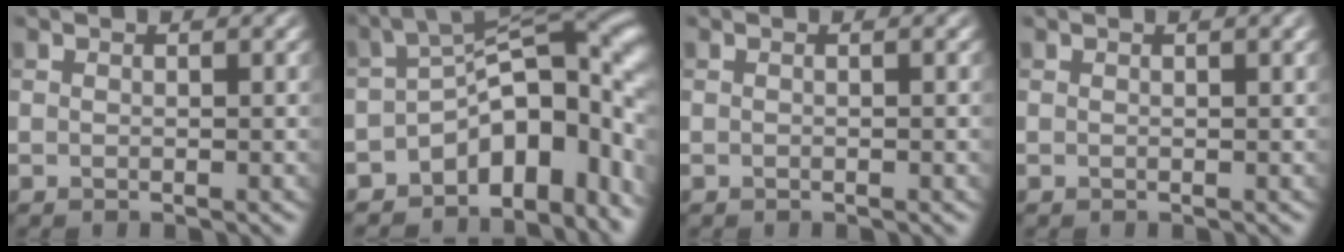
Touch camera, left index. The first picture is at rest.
{"total": 11.2, "force": [-4.7, 6.4, 7.9], "torque": [-0.089, 0.003, -0.078]}
{"total": 0.7, "force": [-0.1, 0.1, 0.6], "torque": [-0.008, -0.001, -0.003]}
{"total": 0.7, "force": [0.4, 0.1, 0.6], "torque": [-0.007, 0.005, 0.006]}